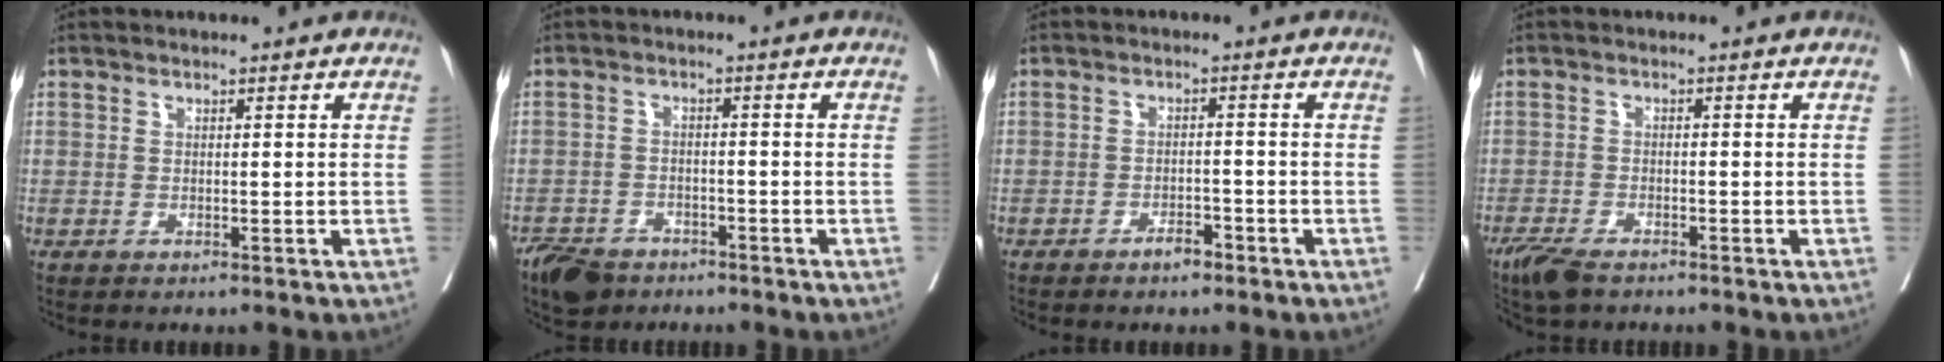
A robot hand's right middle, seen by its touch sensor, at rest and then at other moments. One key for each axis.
{"total": 5.7, "fx": -4.3, "fy": 3.2, "fz": 1.8, "tx": -0.034, "ty": 0.000, "tz": -0.076}
{"total": 2.5, "fx": -1.9, "fy": 0.8, "fz": 1.5, "tx": -0.025, "ty": 0.002, "tz": -0.030}
{"total": 4.4, "fx": -3.4, "fy": 1.4, "fz": 2.5, "tx": -0.050, "ty": -0.009, "tz": -0.060}